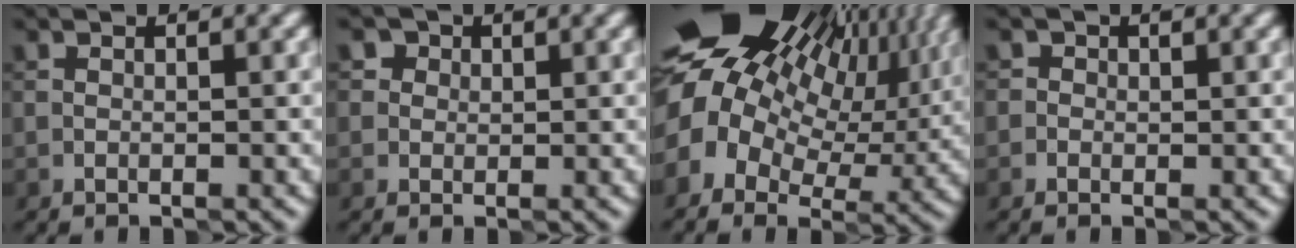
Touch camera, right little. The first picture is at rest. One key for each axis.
{"total": 3.3, "fx": 1.9, "fy": 2.4, "fz": 1.2, "tx": -0.015, "ty": 0.008, "tz": 0.018}
{"total": 18.8, "fx": 5.3, "fy": 12.7, "fz": 12.8, "tx": -0.230, "ty": 0.006, "tz": 0.096}
{"total": 1.5, "fx": 0.6, "fy": 1.2, "fz": 0.5, "tx": 0.007, "ty": 0.006, "tz": -0.008}